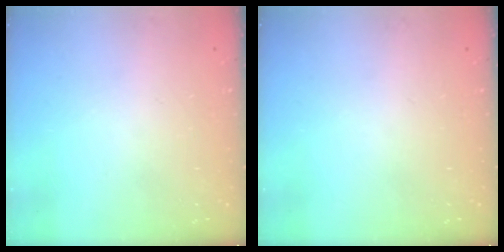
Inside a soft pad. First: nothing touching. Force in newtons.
{"total": 0.0}